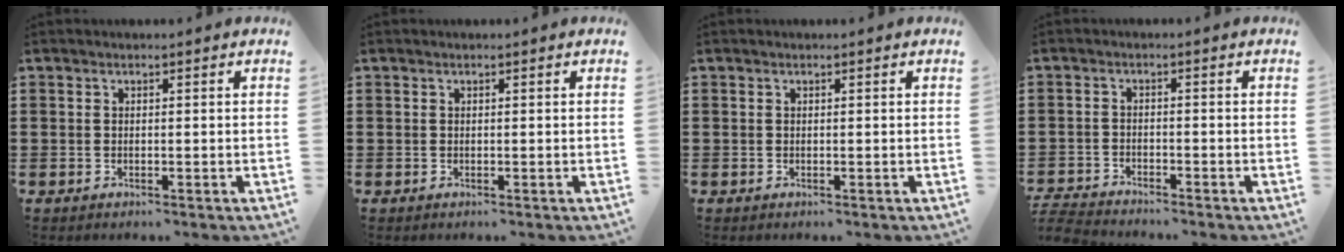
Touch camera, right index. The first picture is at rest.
{"total": 0.0}
{"total": 0.0}
{"total": 3.2, "force": [-3.2, 0.1, 0.2], "torque": [-0.022, -0.006, -0.072]}